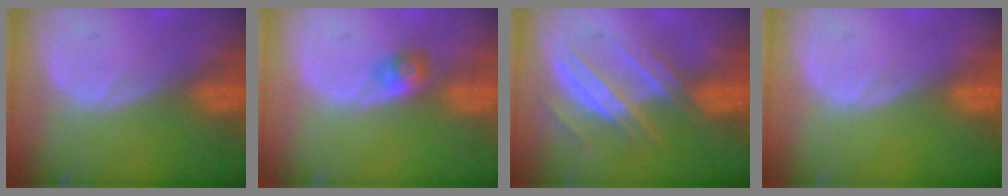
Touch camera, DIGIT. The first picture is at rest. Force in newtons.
{"total": 2.4, "press": 2.3, "slide": 0.7}
{"total": 7.4, "press": 6.7, "slide": 3.1}
{"total": 0.0}